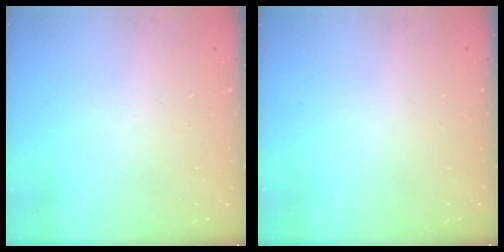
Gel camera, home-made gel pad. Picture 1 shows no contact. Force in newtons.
{"total": 0.0}